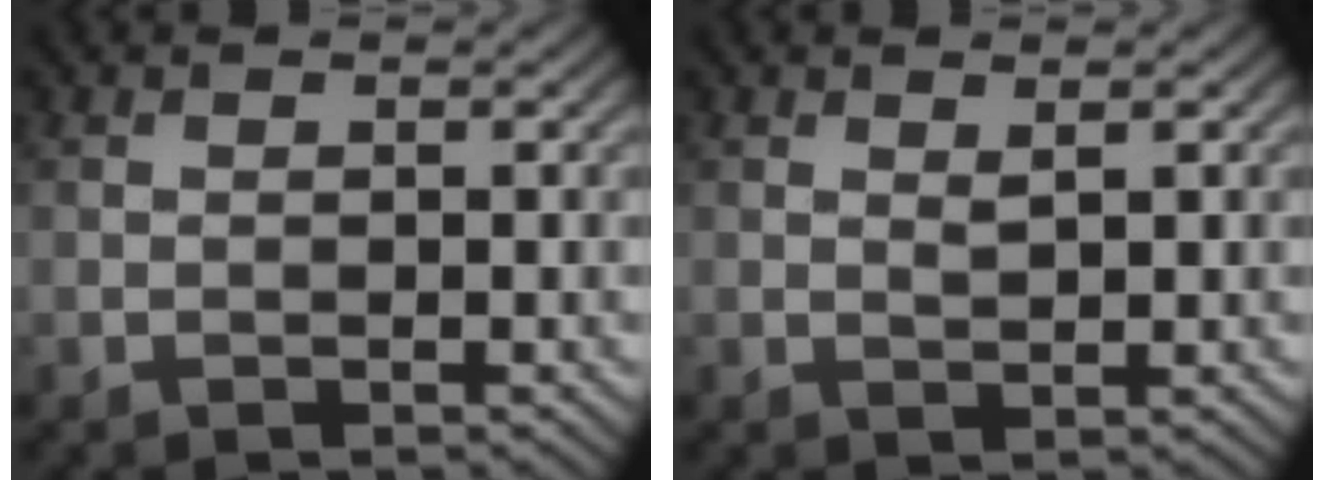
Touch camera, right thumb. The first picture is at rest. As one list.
[{"total": 1.1, "force": [0.7, 0.2, 0.7], "torque": [-0.018, -0.002, 0.015]}]